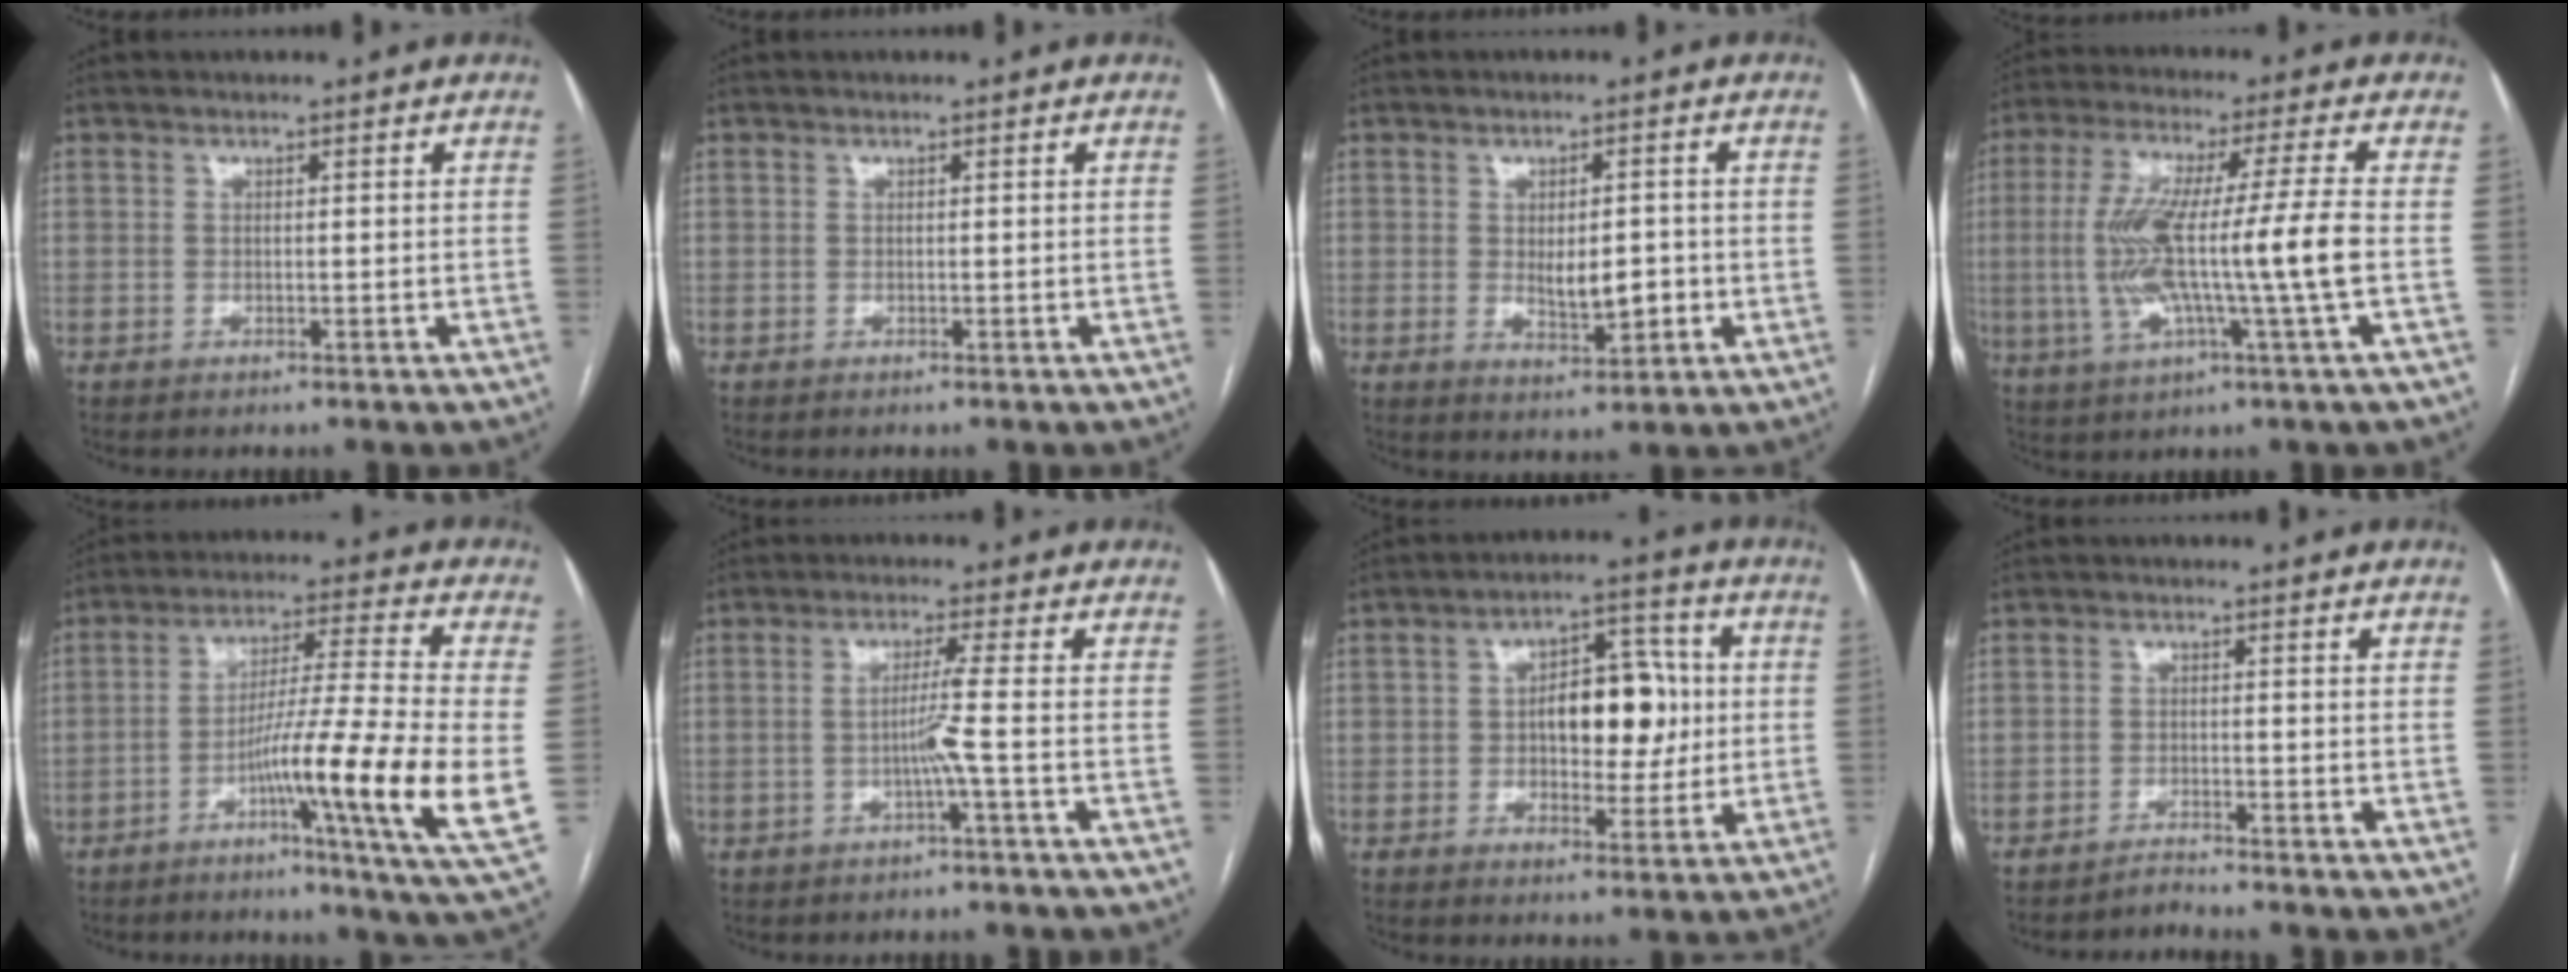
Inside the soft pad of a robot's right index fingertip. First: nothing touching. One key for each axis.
{"total": 0.0}
{"total": 5.3, "fx": -0.5, "fy": 2.1, "fz": 4.8, "tx": -0.076, "ty": -0.007, "tz": 0.000}
{"total": 14.1, "fx": -1.5, "fy": -0.7, "fz": 14.0, "tx": -0.274, "ty": 0.006, "tz": -0.031}
{"total": 17.4, "fx": -4.1, "fy": -1.4, "fz": 16.8, "tx": -0.270, "ty": -0.013, "tz": -0.076}
{"total": 3.8, "fx": -1.2, "fy": -1.6, "fz": 3.3, "tx": -0.061, "ty": 0.002, "tz": -0.020}
{"total": 10.3, "fx": 0.5, "fy": 5.3, "fz": 8.8, "tx": -0.127, "ty": 0.025, "tz": 0.015}
{"total": 2.0, "fx": -1.9, "fy": -0.6, "fz": -0.5, "tx": 0.010, "ty": -0.013, "tz": -0.032}